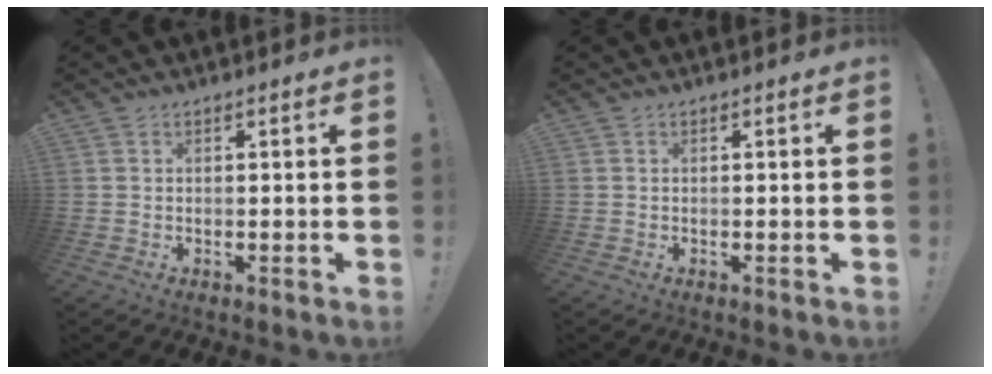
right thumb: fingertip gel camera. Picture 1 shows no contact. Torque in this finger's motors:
{"motor_torque": [-0.08, -0.06, 0.13, -0.08, 0.01]}